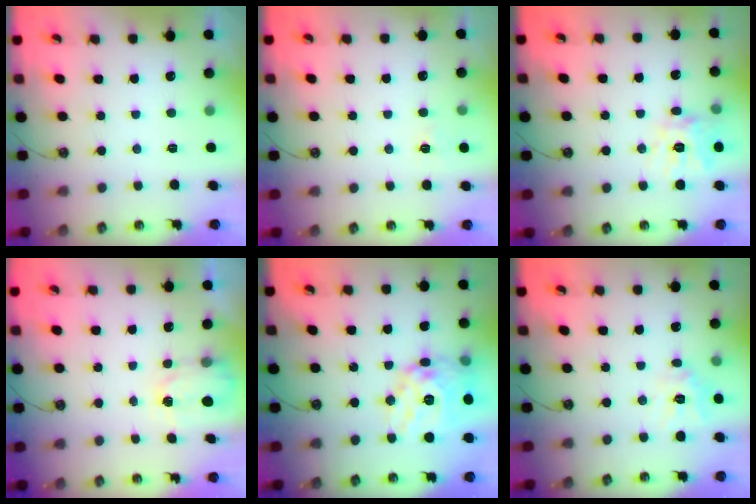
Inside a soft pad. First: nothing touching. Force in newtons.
{"total": 2.9, "press": 2.9, "slide": 0.4}
{"total": 12.3, "press": 12.2, "slide": 1.0}
{"total": 2.4, "press": 2.4, "slide": 0.5}
{"total": 18.3, "press": 18.2, "slide": 1.7}
{"total": 11.0, "press": 10.9, "slide": 0.9}